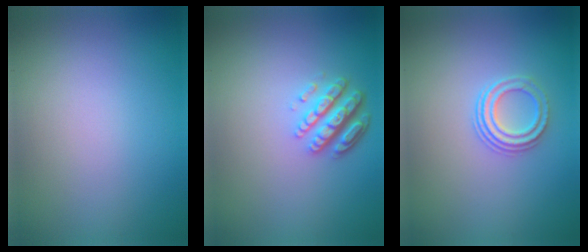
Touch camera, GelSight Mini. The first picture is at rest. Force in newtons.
{"total": 4.1, "press": 3.1, "slide": 2.7}
{"total": 2.5, "press": 2.1, "slide": 1.4}